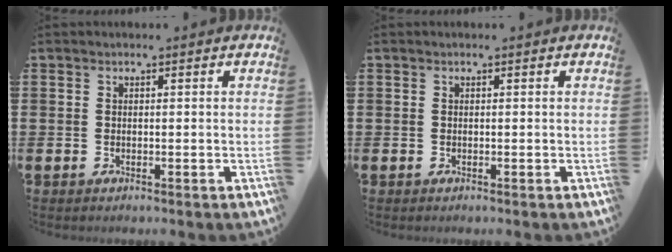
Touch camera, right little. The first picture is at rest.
{"total": 0.0}